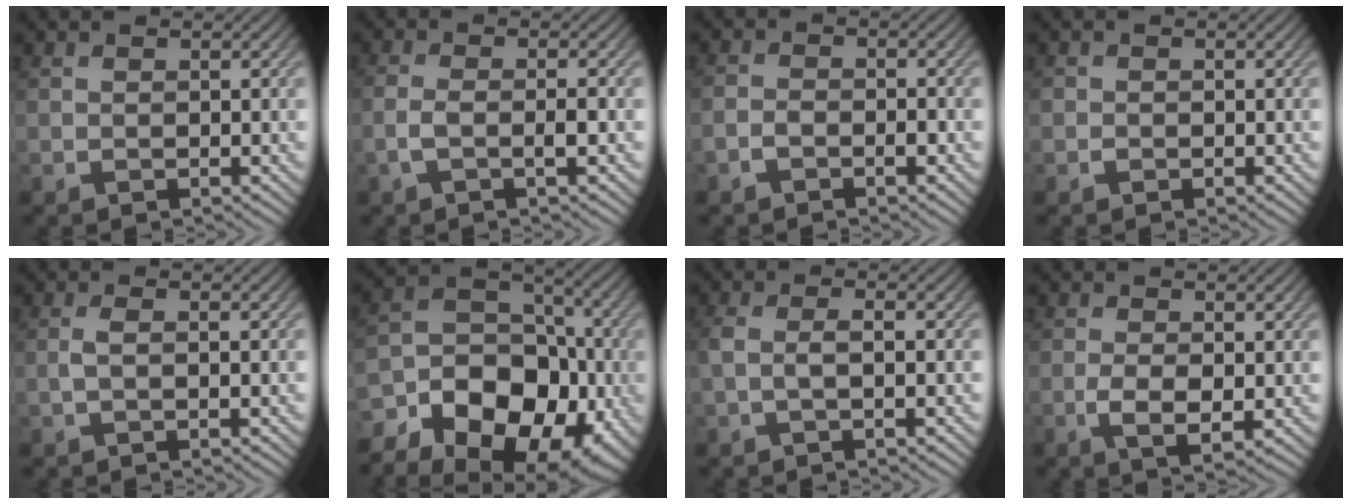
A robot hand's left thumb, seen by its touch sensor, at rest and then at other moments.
{"total": 2.8, "force": [-1.0, 0.7, 2.6], "torque": [-0.057, 0.004, -0.028]}
{"total": 2.2, "force": [-1.4, 1.0, 1.4], "torque": [-0.024, 0.005, -0.031]}
{"total": 0.7, "force": [-0.3, 0.6, 0.1], "torque": [0.000, -0.003, -0.008]}
{"total": 1.7, "force": [-0.4, 0.4, 1.6], "torque": [-0.036, 0.007, -0.014]}
{"total": 19.5, "force": [-9.6, 13.9, 9.9], "torque": [-0.210, -0.038, -0.122]}
{"total": 2.4, "force": [-0.7, 0.5, 2.2], "torque": [-0.048, 0.006, -0.021]}
{"total": 3.8, "force": [-1.0, 1.8, 3.1], "torque": [-0.068, -0.005, -0.018]}